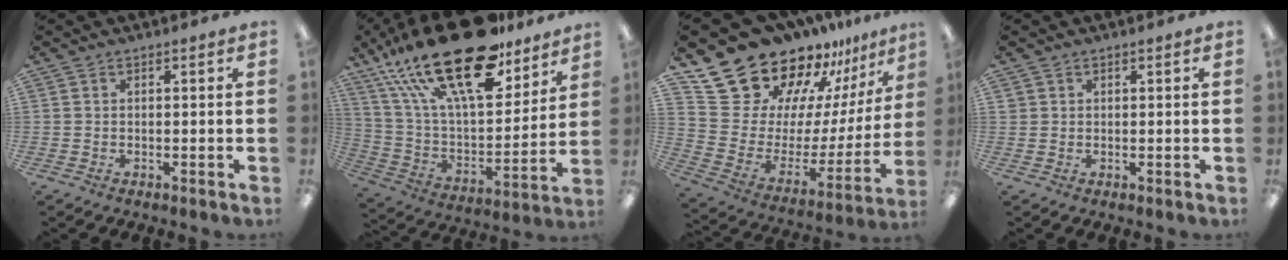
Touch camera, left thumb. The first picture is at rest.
{"total": 28.2, "force": [18.7, 10.6, 18.2], "torque": [-0.343, -0.118, 0.314]}
{"total": 22.0, "force": [18.7, 10.3, 5.5], "torque": [-0.096, -0.149, 0.354]}
{"total": 1.2, "force": [0.5, 1.0, 0.1], "torque": [-0.004, 0.003, 0.009]}